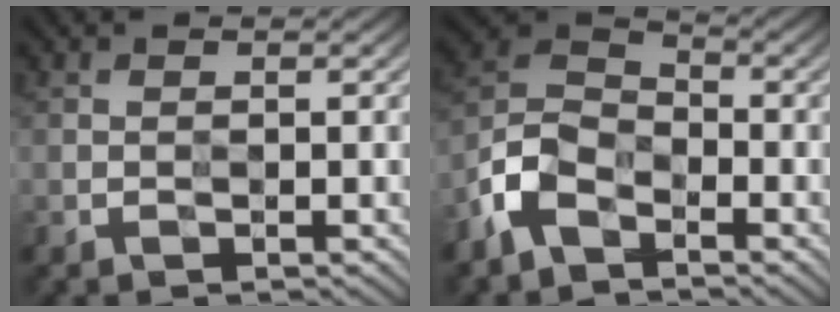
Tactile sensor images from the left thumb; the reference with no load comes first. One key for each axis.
{"total": 7.8, "fx": -5.0, "fy": 4.6, "fz": 3.8, "tx": -0.078, "ty": 0.002, "tz": -0.119}